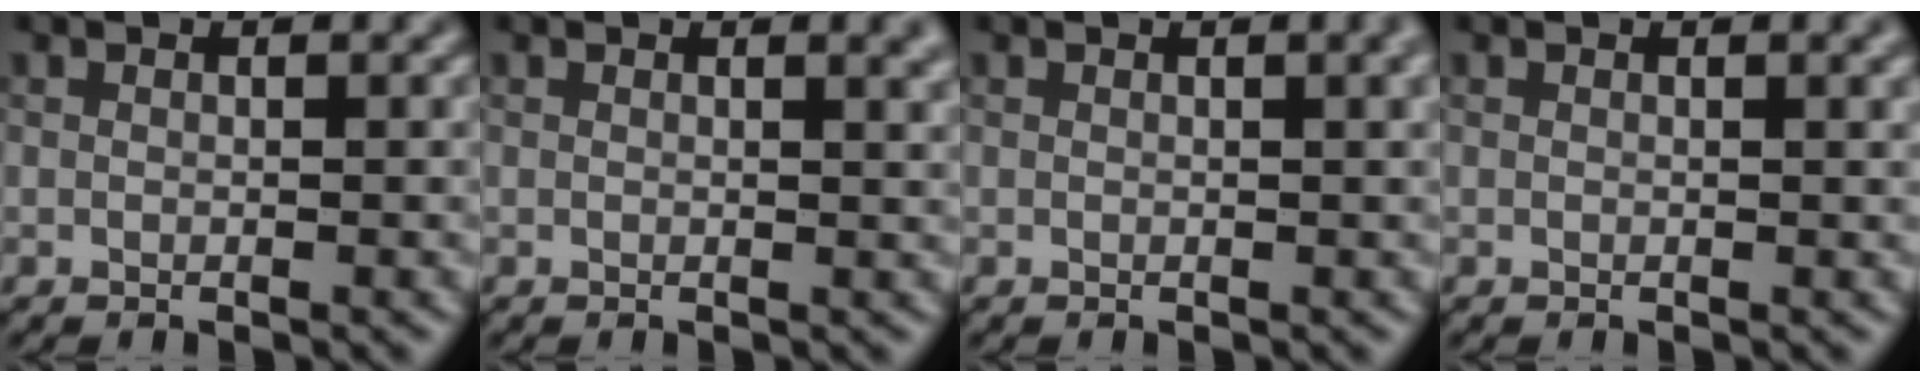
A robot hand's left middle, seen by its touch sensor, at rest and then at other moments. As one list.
[{"total": 2.2, "force": [1.1, 0.9, 1.7], "torque": [-0.010, 0.004, 0.010]}, {"total": 2.8, "force": [1.0, 1.1, 2.4], "torque": [-0.018, 0.005, 0.009]}, {"total": 1.5, "force": [0.6, 0.5, 1.2], "torque": [-0.011, 0.005, 0.005]}]